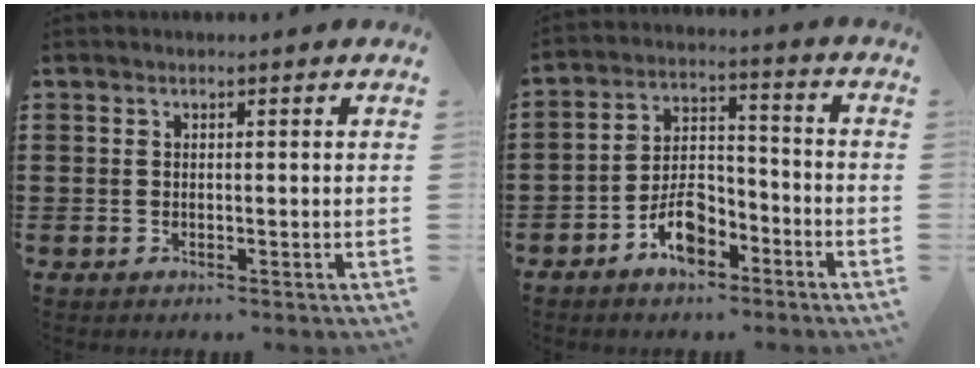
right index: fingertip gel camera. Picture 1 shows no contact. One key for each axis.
{"total": 7.3, "fx": -4.7, "fy": 3.5, "fz": 4.5, "tx": -0.091, "ty": 0.014, "tz": -0.087}